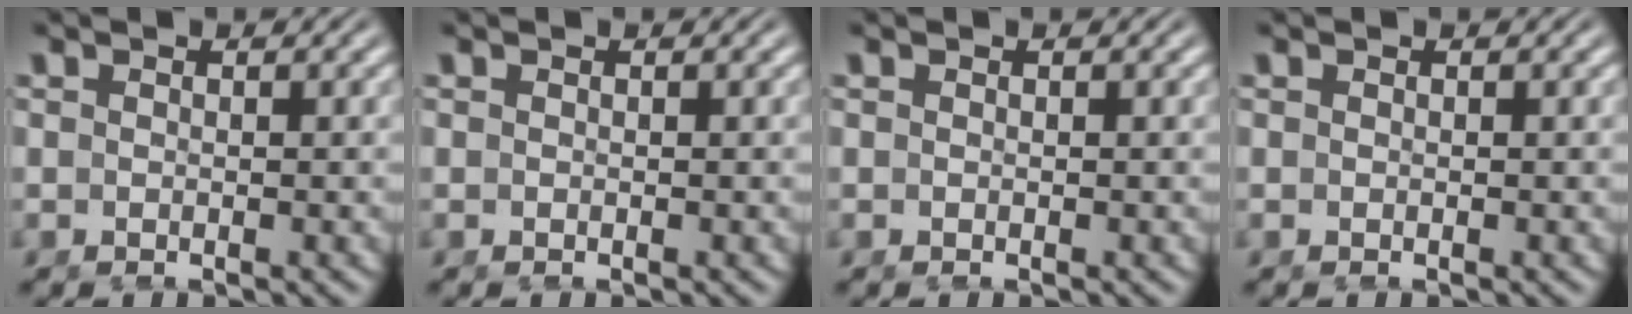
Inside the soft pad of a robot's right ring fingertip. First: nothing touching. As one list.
[{"total": 0.0}, {"total": 0.0}, {"total": 0.0}]